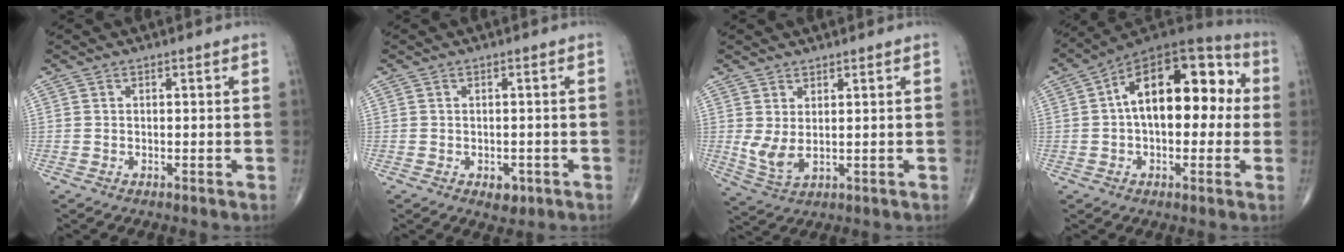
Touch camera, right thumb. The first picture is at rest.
{"total": 2.7, "force": [-1.2, 1.8, 1.6], "torque": [-0.009, 0.001, -0.010]}
{"total": 4.9, "force": [0.9, 2.2, 4.3], "torque": [-0.089, -0.010, 0.027]}
{"total": 19.3, "force": [2.4, 10.5, 16.1], "torque": [-0.213, 0.047, 0.023]}